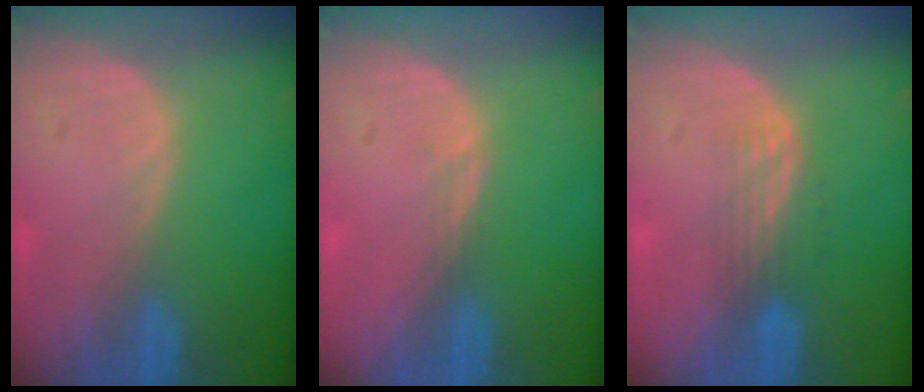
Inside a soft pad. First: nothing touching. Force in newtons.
{"total": 0.8, "press": 0.6, "slide": 0.6}
{"total": 3.4, "press": 2.9, "slide": 1.8}